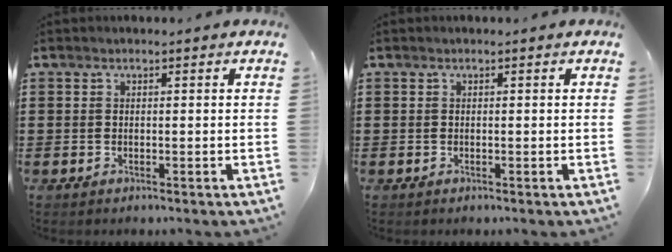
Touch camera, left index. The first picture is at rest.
{"total": 0.0}